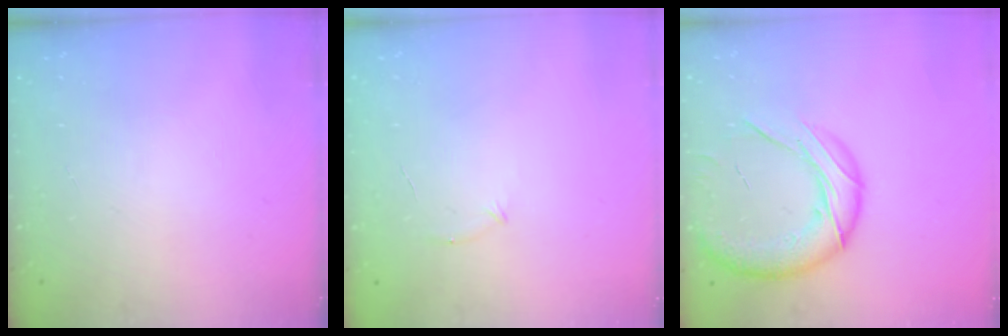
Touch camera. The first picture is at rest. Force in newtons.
{"total": 4.7, "press": 4.5, "slide": 1.3}
{"total": 18.1, "press": 17.9, "slide": 2.8}